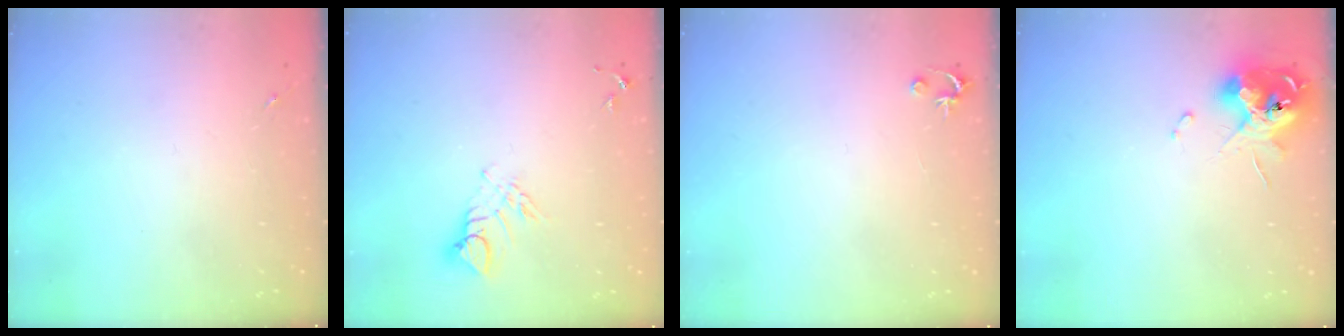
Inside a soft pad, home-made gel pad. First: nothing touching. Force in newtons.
{"total": 6.5, "press": 6.5, "slide": 0.3}
{"total": 2.5, "press": 2.5, "slide": 0.2}
{"total": 12.4, "press": 12.2, "slide": 1.6}